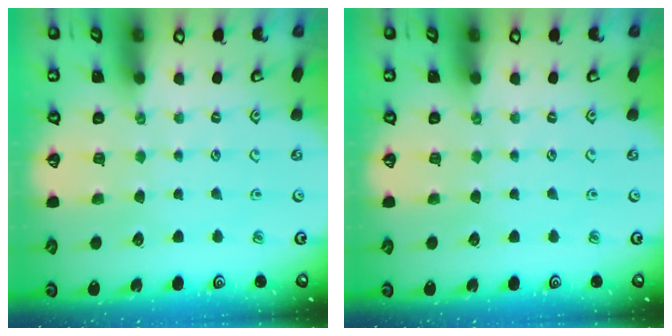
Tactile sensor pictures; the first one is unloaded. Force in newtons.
{"total": 0.0}